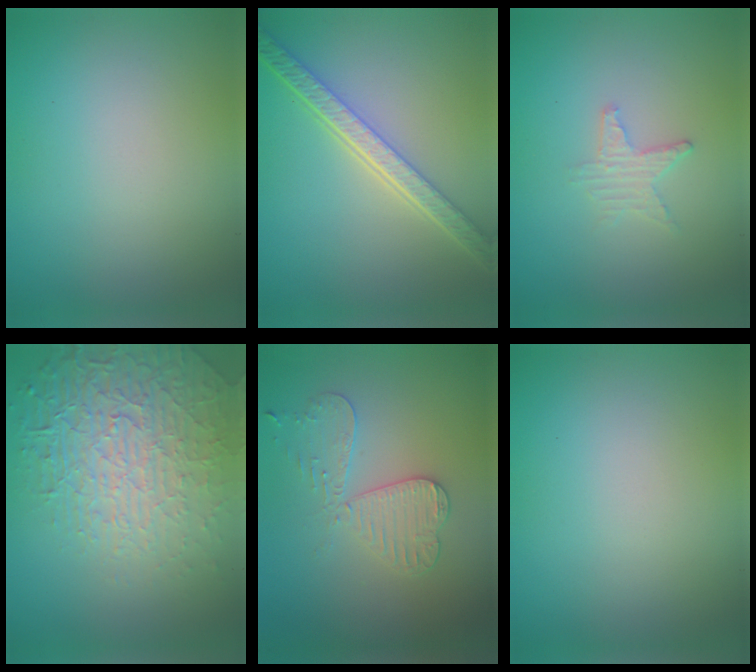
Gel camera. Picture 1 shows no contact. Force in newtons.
{"total": 5.7, "press": 4.3, "slide": 3.7}
{"total": 1.7, "press": 1.6, "slide": 0.4}
{"total": 8.0, "press": 5.6, "slide": 5.7}
{"total": 3.3, "press": 3.2, "slide": 0.8}
{"total": 0.0}